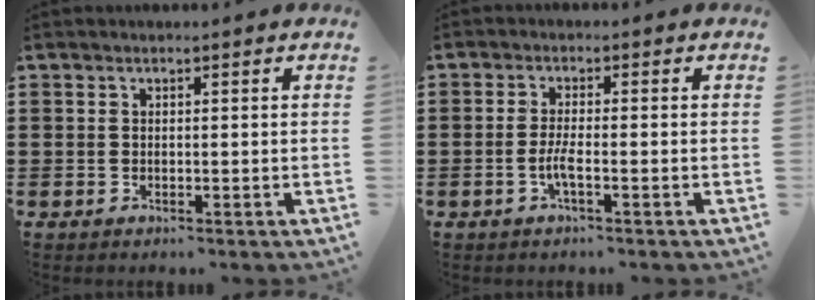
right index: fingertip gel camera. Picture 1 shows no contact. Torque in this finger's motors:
{"motor_torque": [0.68, 0.69, 0.05, 0.04]}